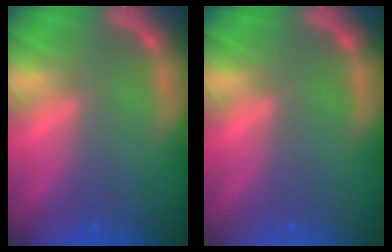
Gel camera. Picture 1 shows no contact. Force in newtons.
{"total": 0.0}